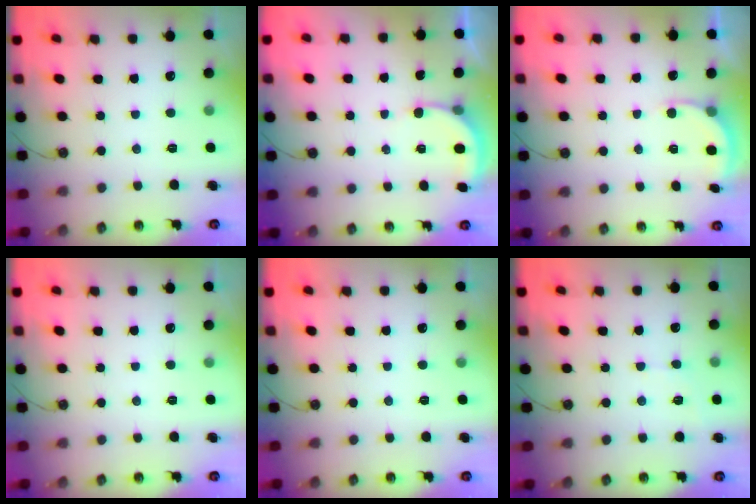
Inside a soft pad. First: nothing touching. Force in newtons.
{"total": 2.4, "press": 2.4, "slide": 0.5}
{"total": 2.4, "press": 2.2, "slide": 0.9}
{"total": 0.0}
{"total": 0.0}
{"total": 3.7, "press": 3.6, "slide": 0.4}